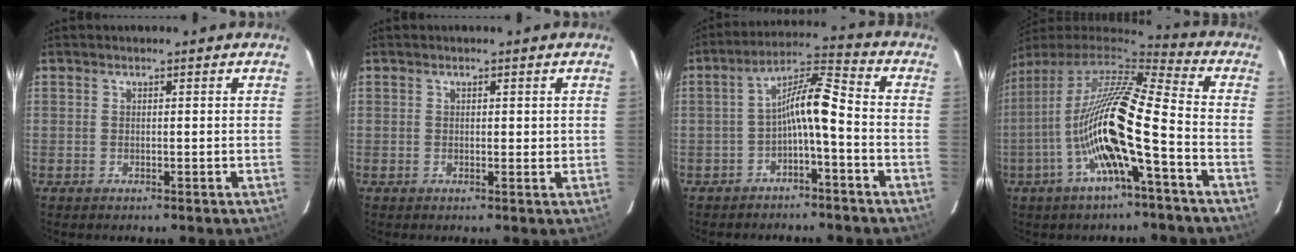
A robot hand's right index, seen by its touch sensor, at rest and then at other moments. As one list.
[{"total": 1.5, "force": [0.5, 0.8, 1.1], "torque": [-0.011, -0.003, 0.007]}, {"total": 7.7, "force": [-2.1, 0.9, 7.4], "torque": [-0.127, 0.034, -0.038]}, {"total": 18.4, "force": [-5.0, 1.8, 17.6], "torque": [-0.345, 0.004, -0.094]}]